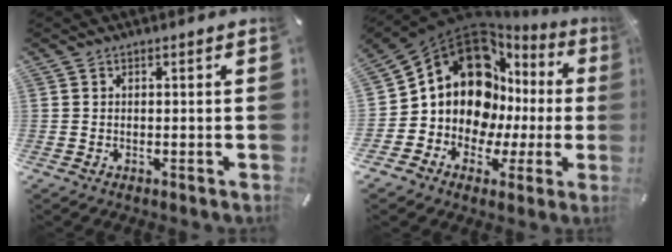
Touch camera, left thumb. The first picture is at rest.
{"total": 16.3, "force": [3.5, 13.3, 8.7], "torque": [-0.147, -0.042, 0.065]}